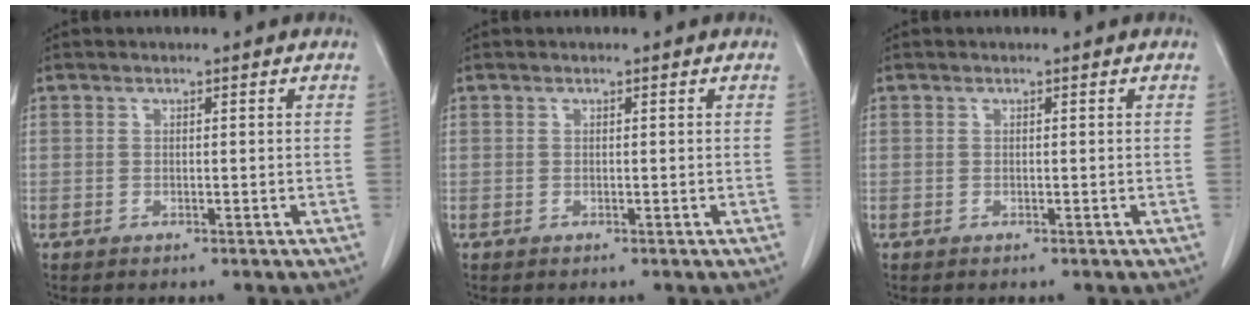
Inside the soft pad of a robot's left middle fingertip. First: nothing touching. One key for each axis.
{"total": 0.0}
{"total": 0.0}